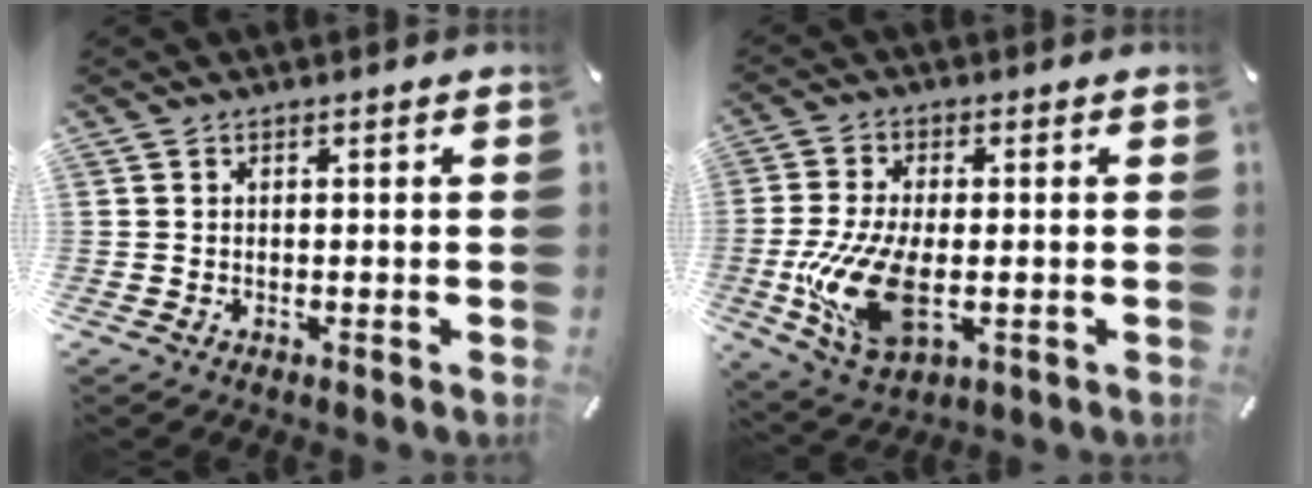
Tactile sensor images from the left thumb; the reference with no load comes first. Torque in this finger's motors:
{"motor_torque": [1.43, 2.71, 0.54, -0.13, 0.26]}